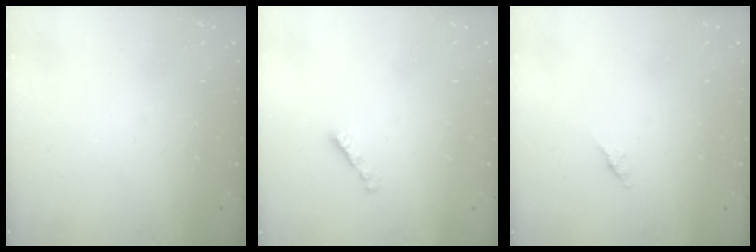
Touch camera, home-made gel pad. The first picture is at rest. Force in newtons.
{"total": 2.1, "press": 2.1, "slide": 0.3}
{"total": 1.4, "press": 1.3, "slide": 0.4}